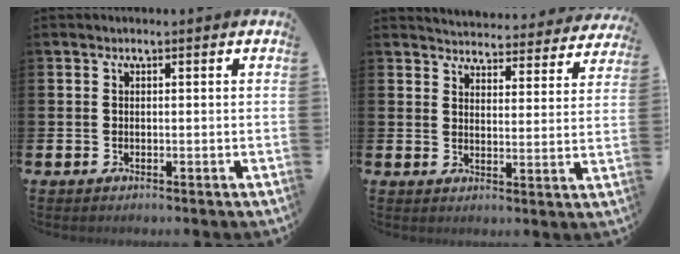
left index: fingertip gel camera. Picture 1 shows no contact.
{"total": 4.3, "force": [4.2, 0.7, 0.2], "torque": [-0.018, -0.036, 0.071]}